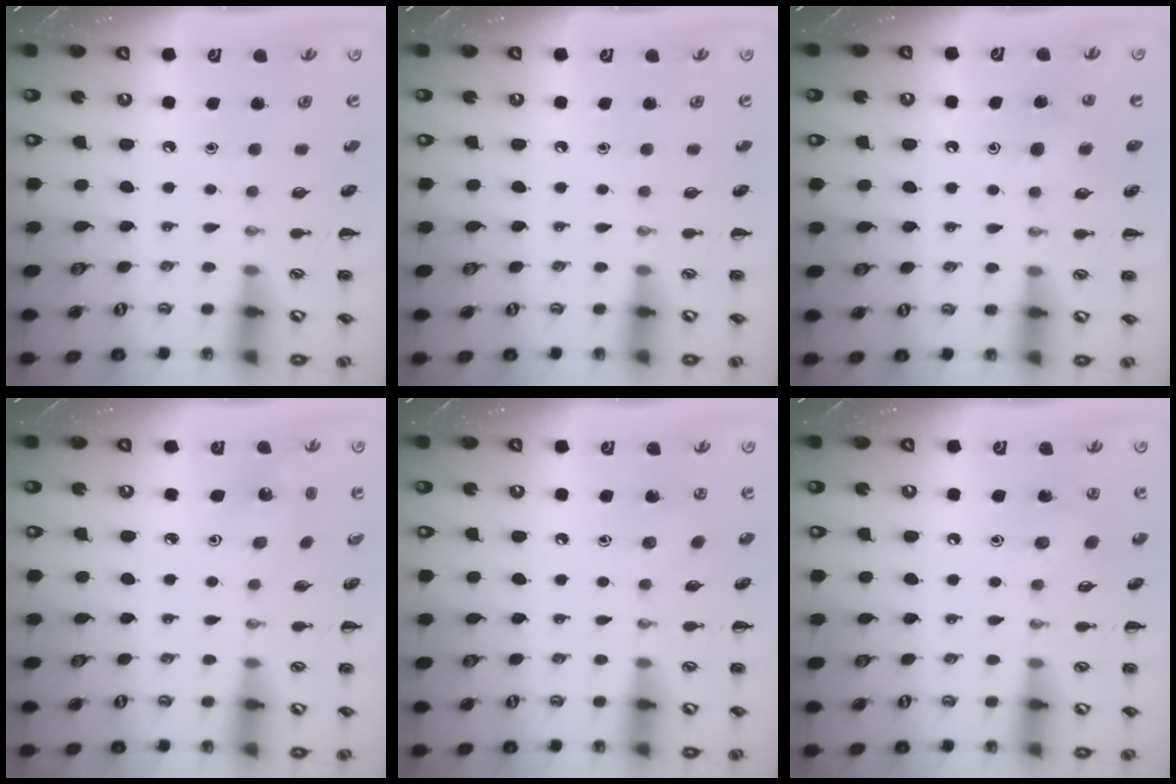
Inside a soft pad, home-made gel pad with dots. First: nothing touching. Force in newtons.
{"total": 0.0}
{"total": 4.2, "press": 4.0, "slide": 1.3}
{"total": 1.6, "press": 1.5, "slide": 0.6}
{"total": 3.6, "press": 3.5, "slide": 1.1}
{"total": 5.3, "press": 5.2, "slide": 1.2}